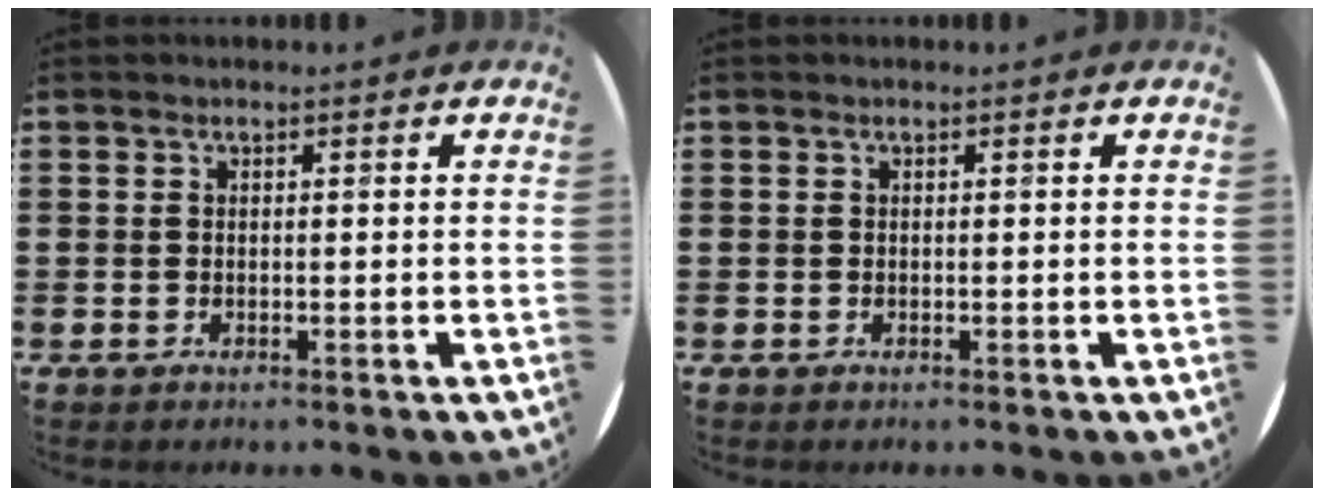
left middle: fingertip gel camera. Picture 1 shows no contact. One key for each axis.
{"total": 0.0}